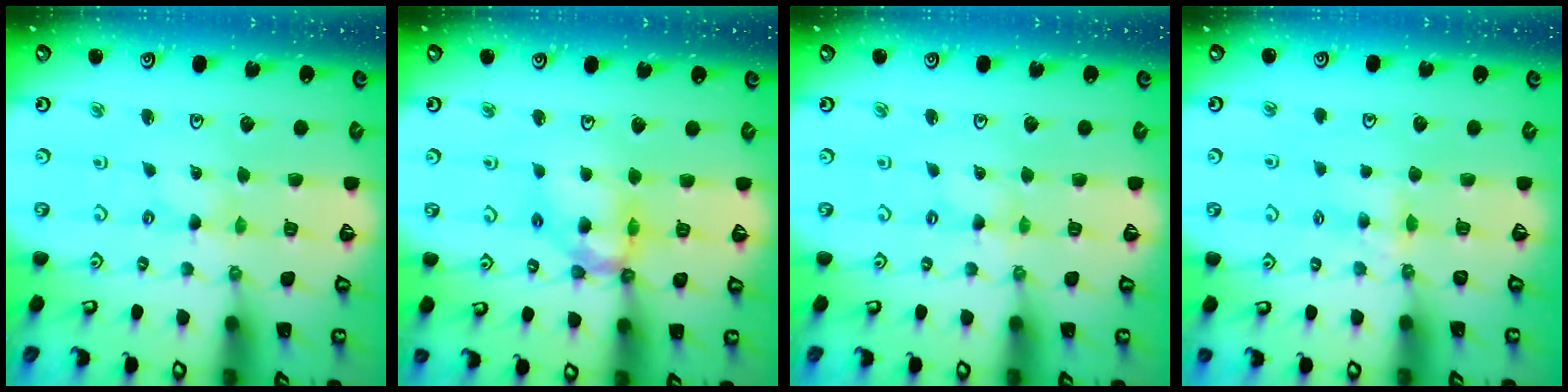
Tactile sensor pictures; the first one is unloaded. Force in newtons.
{"total": 12.1, "press": 12.0, "slide": 1.4}
{"total": 0.0}
{"total": 5.2, "press": 5.1, "slide": 0.7}